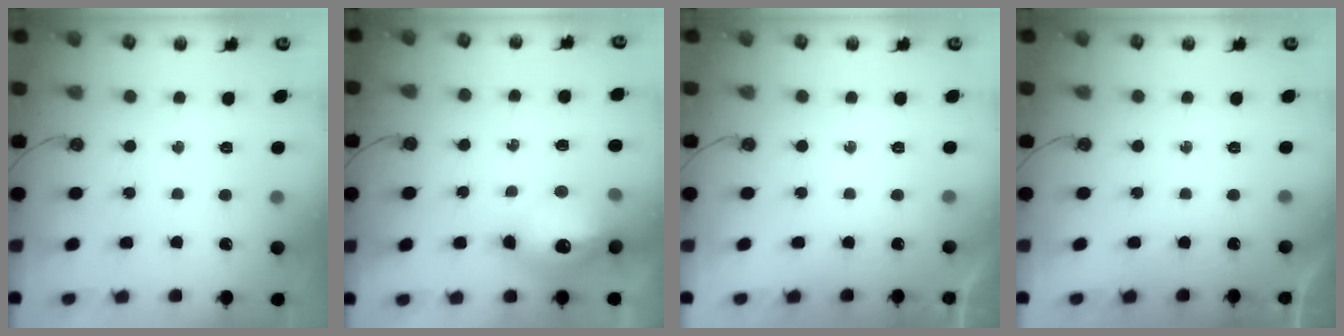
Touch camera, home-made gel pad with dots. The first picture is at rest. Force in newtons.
{"total": 15.3, "press": 15.2, "slide": 1.3}
{"total": 0.0}
{"total": 0.0}